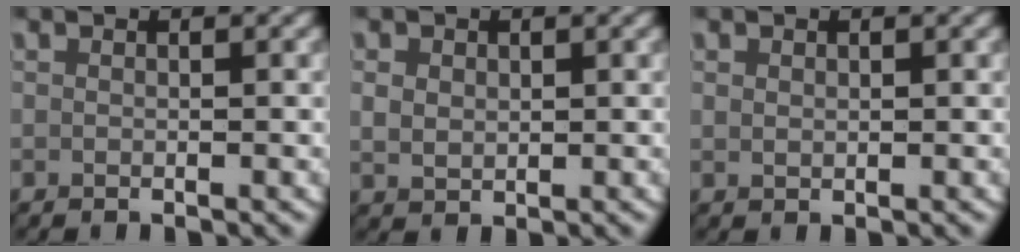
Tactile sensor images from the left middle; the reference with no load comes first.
{"total": 2.2, "force": [0.5, 1.9, 1.0], "torque": [-0.019, -0.001, 0.017]}
{"total": 0.7, "force": [0.3, 0.5, 0.3], "torque": [-0.004, 0.000, 0.010]}